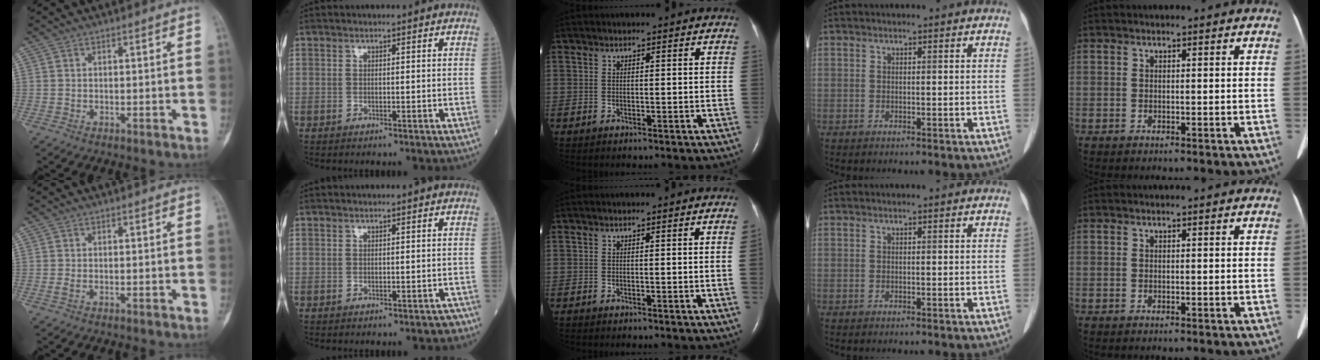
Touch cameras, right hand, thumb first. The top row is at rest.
{"thumb": {"total": 0.6, "force": [-0.2, 0.2, 0.6], "torque": [-0.017, -0.003, -0.003]}, "index": {"total": 2.0, "force": [-1.6, 0.9, 0.7], "torque": [-0.004, 0.000, -0.017]}, "middle": {"total": 0.9, "force": [-0.4, -0.4, 0.7], "torque": [-0.001, 0.004, -0.009]}}